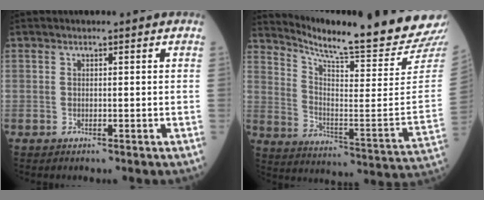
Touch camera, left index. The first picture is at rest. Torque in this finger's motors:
{"motor_torque": [-0.03, -0.51, 0.11, 0.04]}